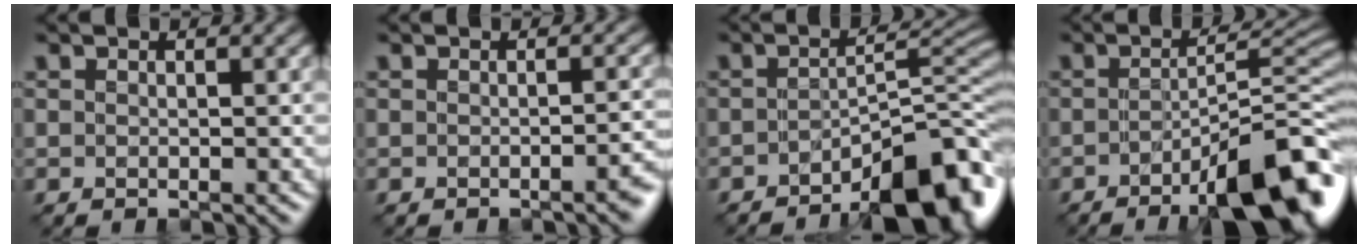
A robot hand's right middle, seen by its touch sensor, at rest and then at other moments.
{"total": 2.3, "force": [-1.3, 0.5, 1.8], "torque": [-0.009, 0.009, -0.014]}
{"total": 9.2, "force": [-6.1, 2.5, 6.4], "torque": [-0.079, 0.006, -0.089]}
{"total": 10.6, "force": [-5.8, 2.3, 8.6], "torque": [-0.109, 0.004, -0.080]}